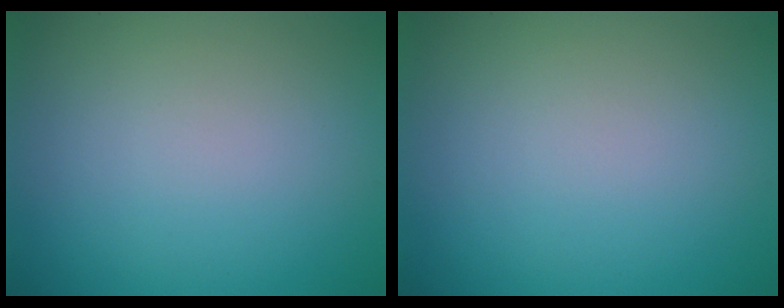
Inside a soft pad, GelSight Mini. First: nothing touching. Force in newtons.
{"total": 0.0}